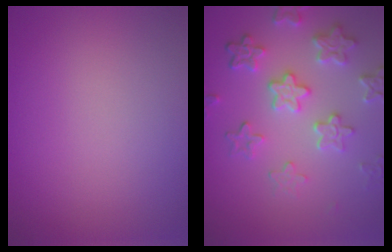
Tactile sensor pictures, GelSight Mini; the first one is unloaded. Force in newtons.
{"total": 5.4, "press": 4.3, "slide": 3.2}